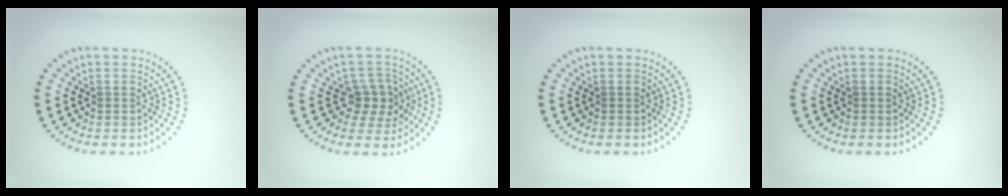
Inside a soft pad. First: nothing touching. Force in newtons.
{"total": 2.9, "press": 2.5, "slide": 1.4}
{"total": 0.0}
{"total": 0.0}